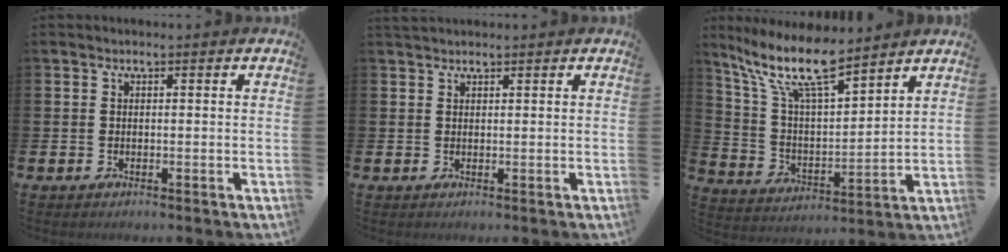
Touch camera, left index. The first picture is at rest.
{"total": 1.3, "force": [1.2, 0.4, 0.2], "torque": [0.008, -0.002, 0.020]}
{"total": 11.7, "force": [9.6, 2.3, 6.1], "torque": [-0.157, -0.043, 0.168]}